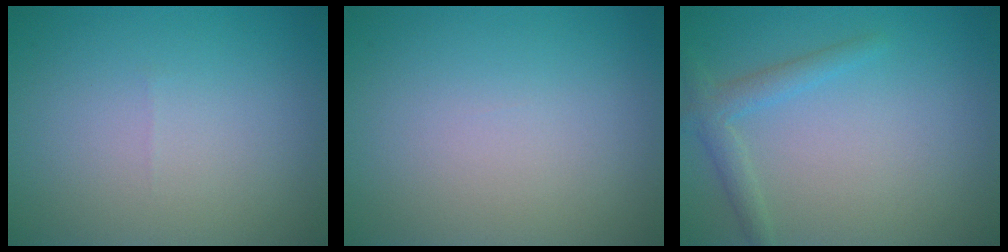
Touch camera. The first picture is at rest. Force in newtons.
{"total": 0.0}
{"total": 2.1, "press": 2.1, "slide": 0.1}